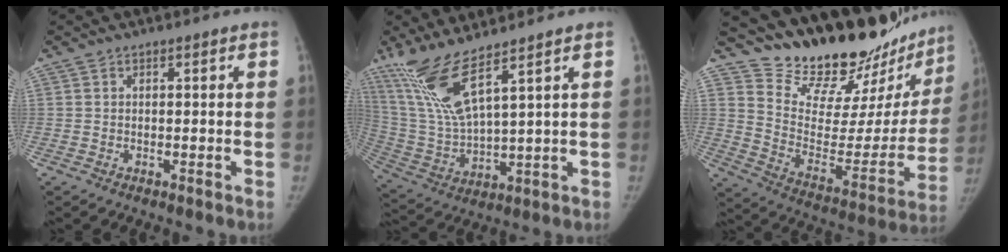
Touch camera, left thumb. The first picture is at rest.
{"total": 12.5, "force": [8.4, 1.5, 9.0], "torque": [-0.204, -0.054, 0.186]}
{"total": 28.4, "force": [25.0, 8.7, 10.3], "torque": [-0.121, -0.179, 0.364]}